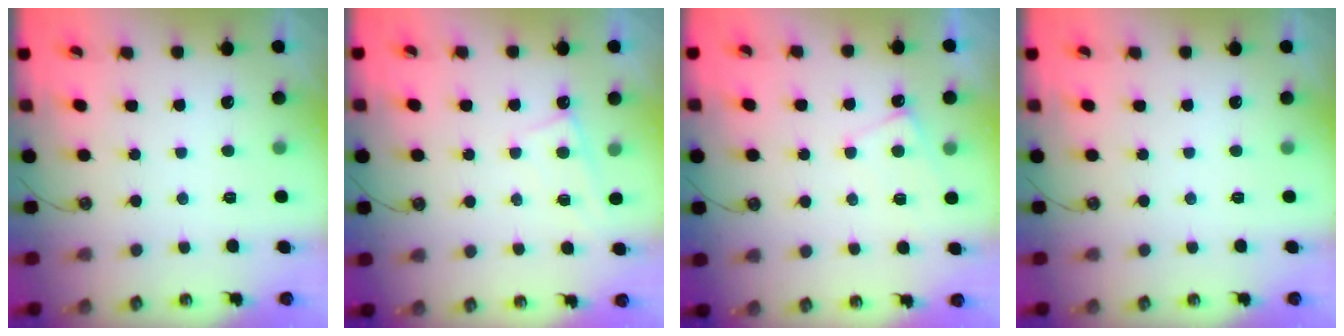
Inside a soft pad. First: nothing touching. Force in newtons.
{"total": 2.4, "press": 2.4, "slide": 0.3}
{"total": 1.7, "press": 1.7, "slide": 0.4}
{"total": 0.0}